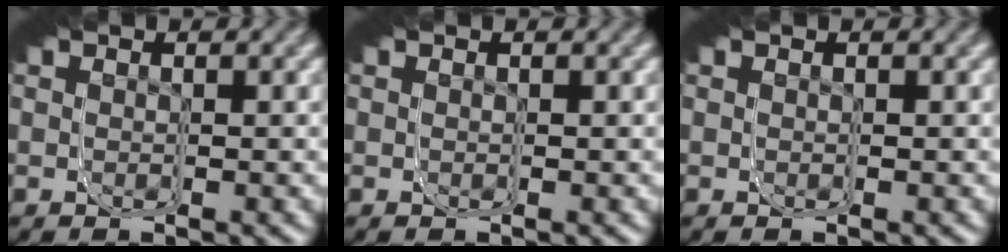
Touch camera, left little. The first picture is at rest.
{"total": 0.0}
{"total": 0.0}